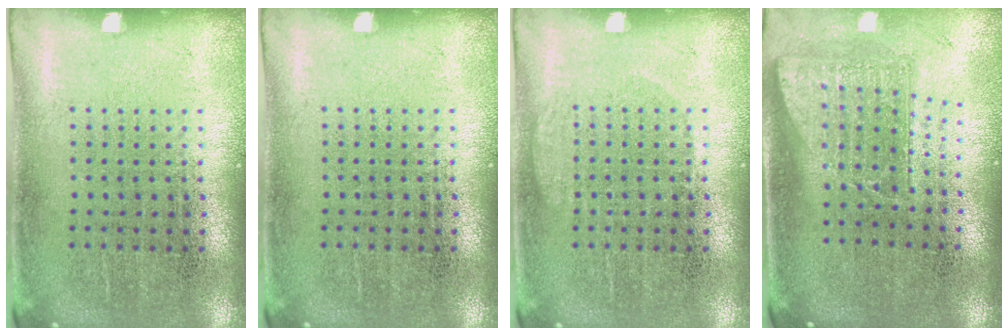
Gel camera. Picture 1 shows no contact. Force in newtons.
{"total": 0.0}
{"total": 0.9, "press": 0.9, "slide": 0.3}
{"total": 1.6, "press": 1.3, "slide": 1.0}